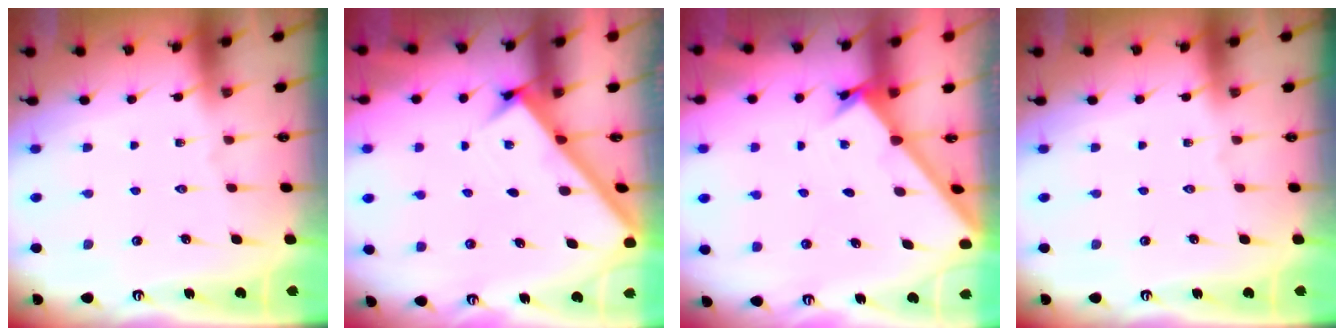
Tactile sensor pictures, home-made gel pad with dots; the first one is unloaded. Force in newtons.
{"total": 2.6, "press": 2.6, "slide": 0.3}
{"total": 1.6, "press": 1.6, "slide": 0.2}
{"total": 0.0}